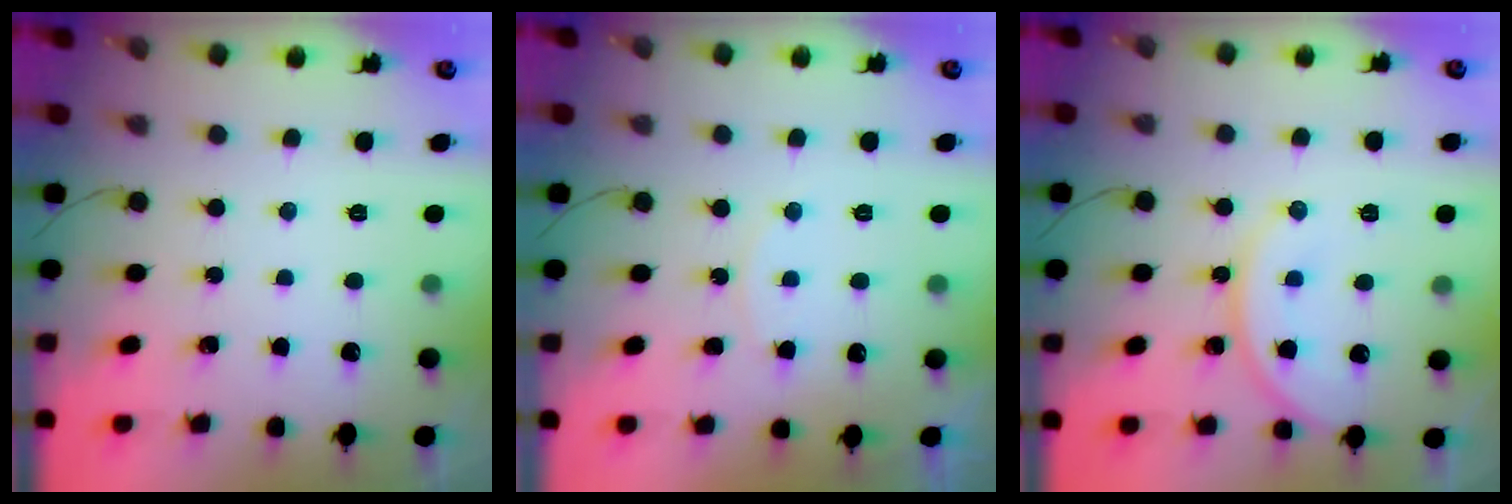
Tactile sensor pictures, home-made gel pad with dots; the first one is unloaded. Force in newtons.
{"total": 5.9, "press": 5.9, "slide": 0.4}
{"total": 10.6, "press": 10.5, "slide": 0.5}